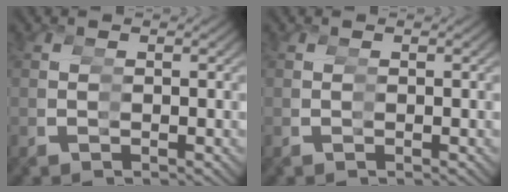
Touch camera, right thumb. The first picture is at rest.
{"total": 0.0}